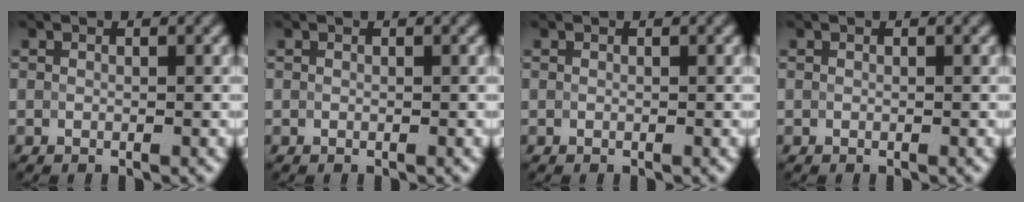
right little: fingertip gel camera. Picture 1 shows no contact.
{"total": 0.0}
{"total": 0.0}
{"total": 0.0}